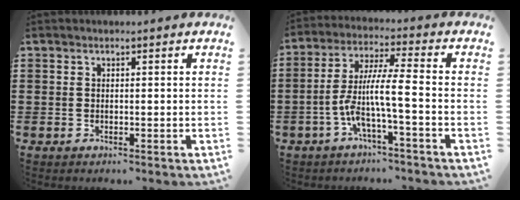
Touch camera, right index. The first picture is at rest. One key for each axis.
{"total": 7.6, "fx": -2.9, "fy": 0.7, "fz": 7.0, "tx": -0.152, "ty": -0.009, "tz": -0.062}